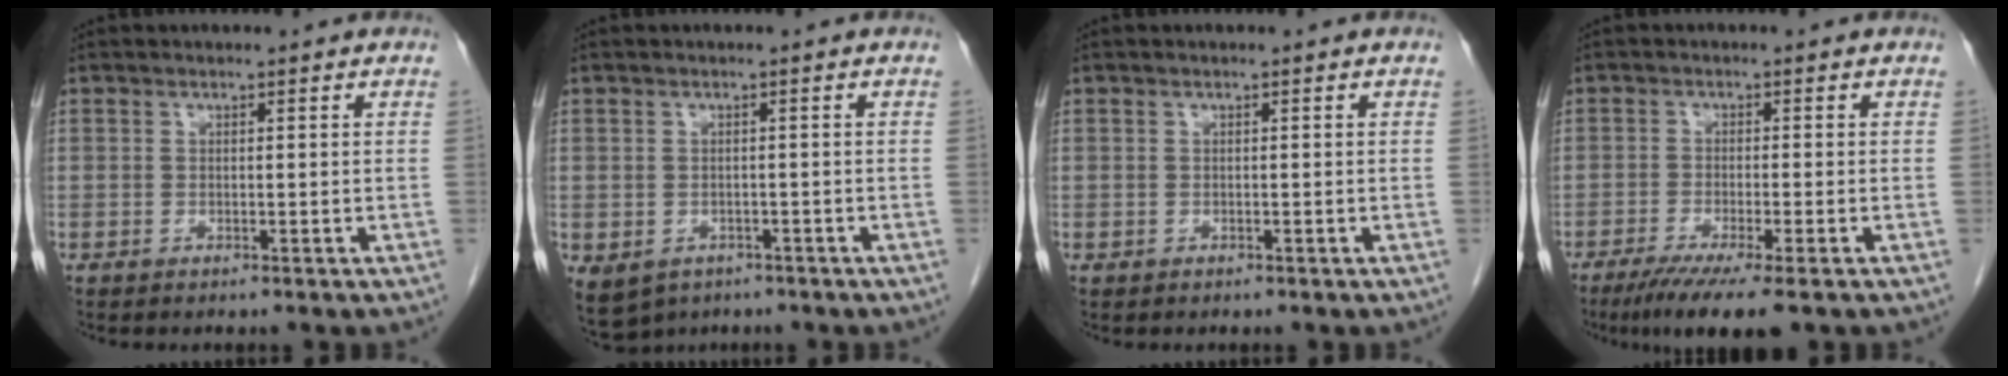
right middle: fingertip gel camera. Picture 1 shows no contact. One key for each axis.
{"total": 8.7, "fx": -4.7, "fy": 6.7, "fz": 3.0, "tx": -0.085, "ty": -0.009, "tz": -0.060}
{"total": 0.0}
{"total": 7.6, "fx": -5.2, "fy": 0.0, "fz": 5.5, "tx": -0.088, "ty": -0.021, "tz": -0.081}